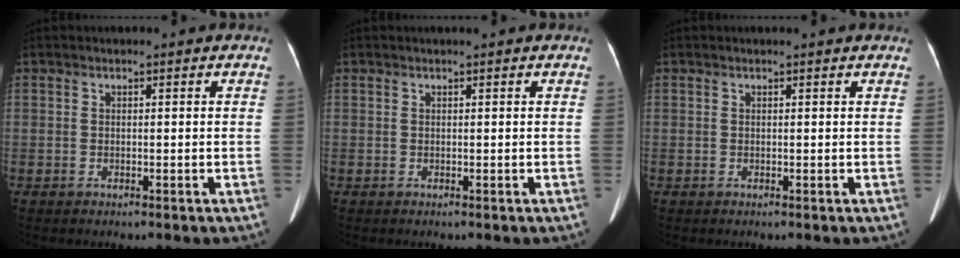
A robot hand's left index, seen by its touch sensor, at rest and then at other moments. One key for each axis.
{"total": 0.8, "fx": 0.7, "fy": 0.0, "fz": 0.5, "tx": -0.008, "ty": 0.007, "tz": 0.013}
{"total": 1.8, "fx": 1.7, "fy": 0.0, "fz": 0.6, "tx": -0.011, "ty": 0.011, "tz": 0.020}